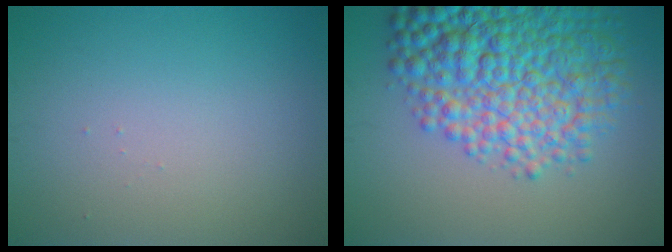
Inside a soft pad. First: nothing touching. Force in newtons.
{"total": 10.1, "press": 10.1, "slide": 0.3}